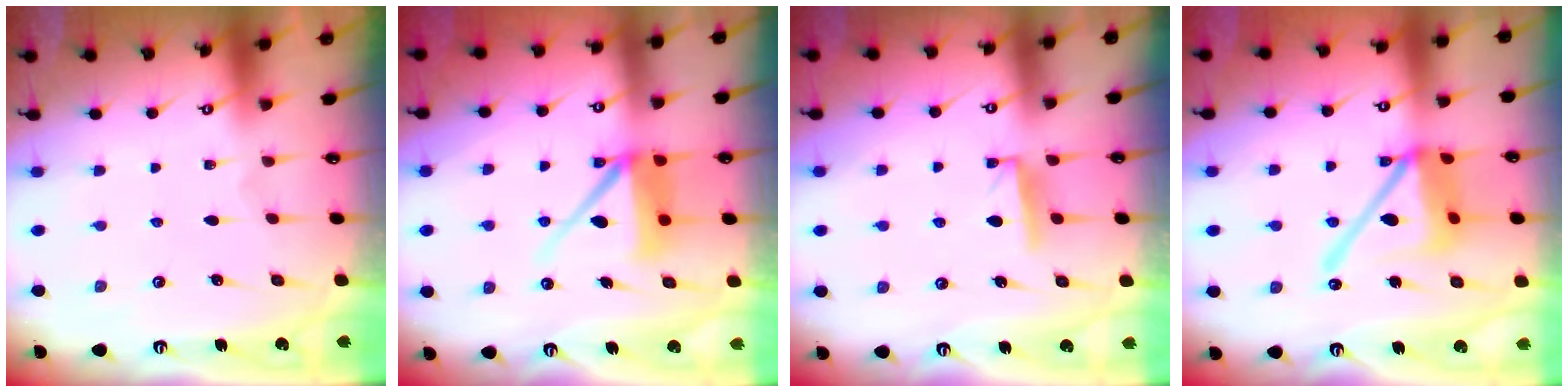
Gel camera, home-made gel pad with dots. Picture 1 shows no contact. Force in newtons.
{"total": 9.9, "press": 9.8, "slide": 1.5}
{"total": 5.3, "press": 5.2, "slide": 0.6}
{"total": 16.5, "press": 16.4, "slide": 1.9}